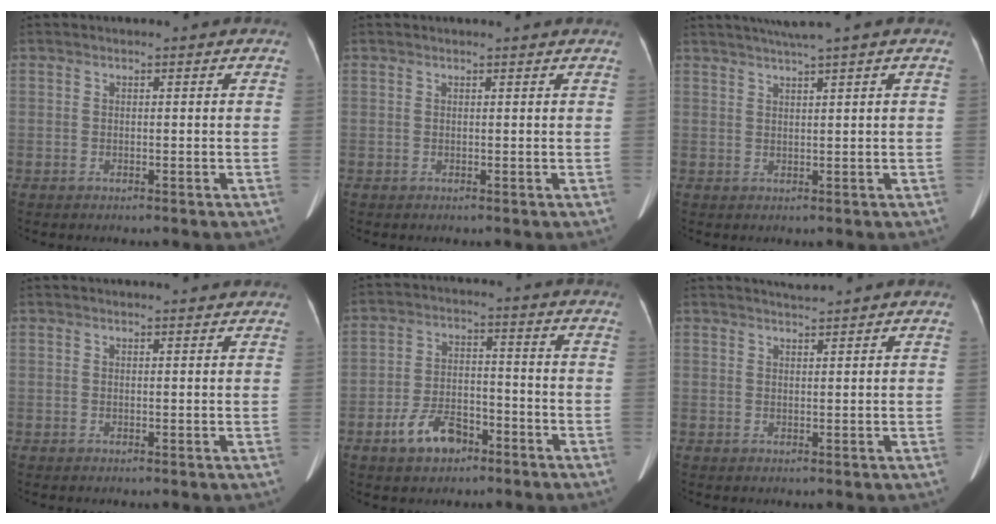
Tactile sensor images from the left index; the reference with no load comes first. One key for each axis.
{"total": 1.6, "fx": 1.6, "fy": 0.0, "fz": 0.4, "tx": -0.009, "ty": 0.009, "tz": 0.019}
{"total": 4.3, "fx": 3.2, "fy": -1.0, "fz": 2.6, "tx": -0.044, "ty": 0.016, "tz": 0.058}
{"total": 2.1, "fx": 2.0, "fy": 0.1, "fz": 0.4, "tx": -0.011, "ty": 0.005, "tz": 0.022}
{"total": 7.4, "fx": -4.5, "fy": 4.0, "fz": 4.3, "tx": -0.093, "ty": 0.011, "tz": -0.073}
{"total": 1.6, "fx": 1.5, "fy": -0.6, "fz": 0.0, "tx": -0.006, "ty": 0.001, "tz": 0.033}